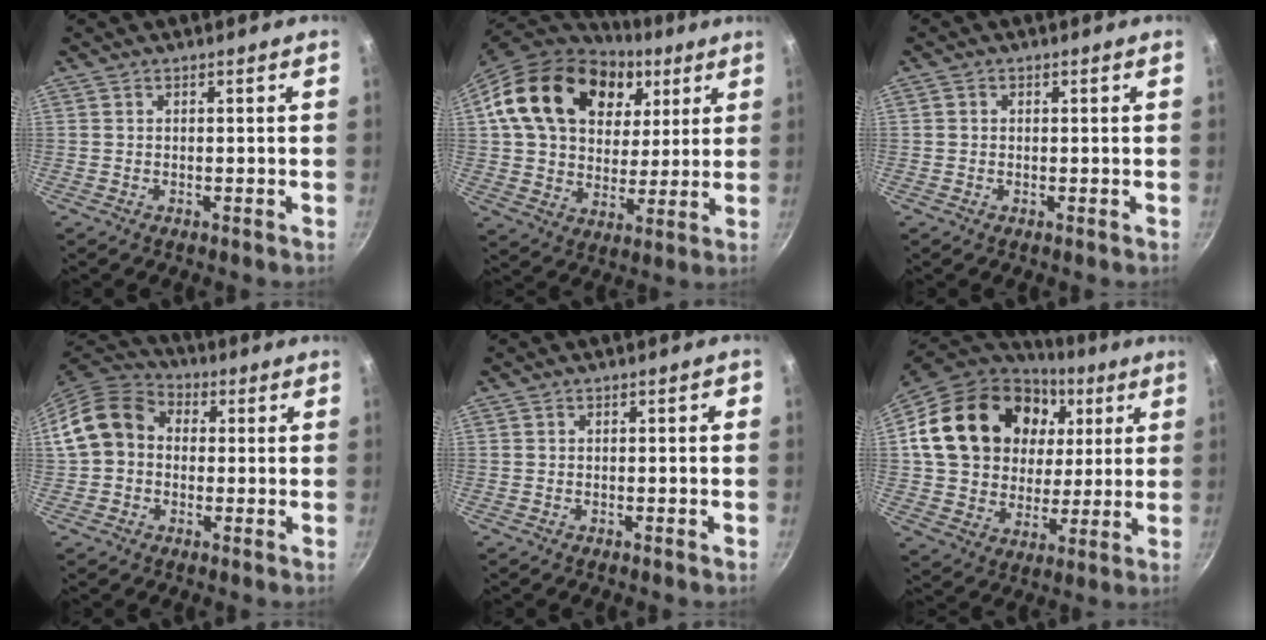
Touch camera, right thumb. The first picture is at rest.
{"total": 23.9, "force": [8.9, 17.1, 14.2], "torque": [-0.229, -0.003, 0.152]}
{"total": 0.8, "force": [0.1, 0.7, 0.3], "torque": [-0.003, 0.003, 0.000]}
{"total": 12.6, "force": [0.8, 10.2, 7.4], "torque": [-0.113, 0.034, -0.004]}
{"total": 0.7, "force": [-0.3, 0.3, 0.6], "torque": [-0.007, 0.004, -0.003]}
{"total": 26.0, "force": [7.3, 19.8, 15.2], "torque": [-0.258, 0.013, 0.130]}